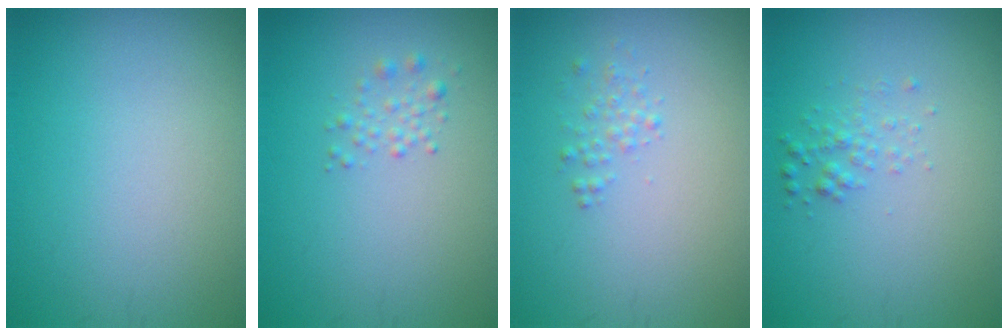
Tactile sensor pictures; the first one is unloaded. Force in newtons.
{"total": 1.5, "press": 1.5, "slide": 0.0}
{"total": 0.9, "press": 0.9, "slide": 0.0}
{"total": 1.2, "press": 1.2, "slide": 0.0}